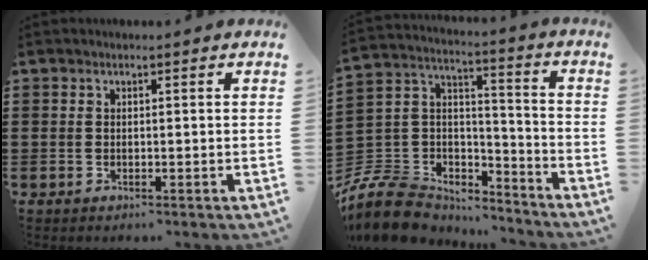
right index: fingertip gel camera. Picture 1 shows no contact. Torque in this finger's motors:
{"motor_torque": [-0.82, 0.88, -0.42, -0.21]}